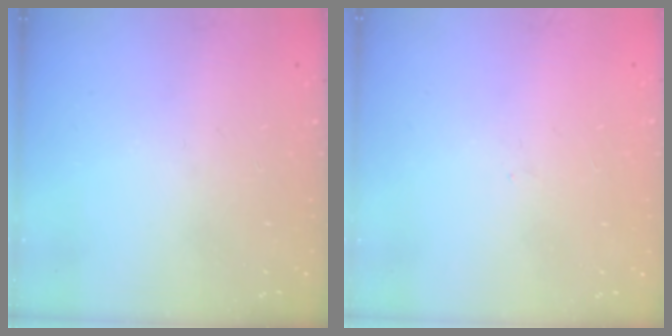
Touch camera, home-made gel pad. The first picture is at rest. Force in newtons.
{"total": 0.0}